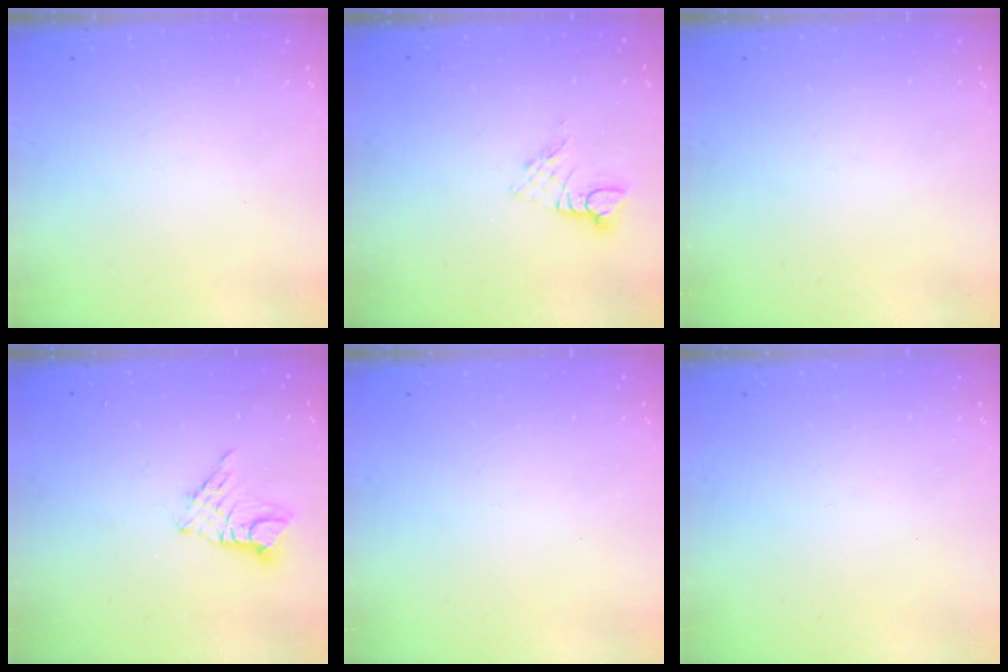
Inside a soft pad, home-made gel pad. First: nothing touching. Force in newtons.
{"total": 2.8, "press": 2.7, "slide": 0.3}
{"total": 0.0}
{"total": 7.8, "press": 7.8, "slide": 0.8}
{"total": 0.0}
{"total": 0.0}